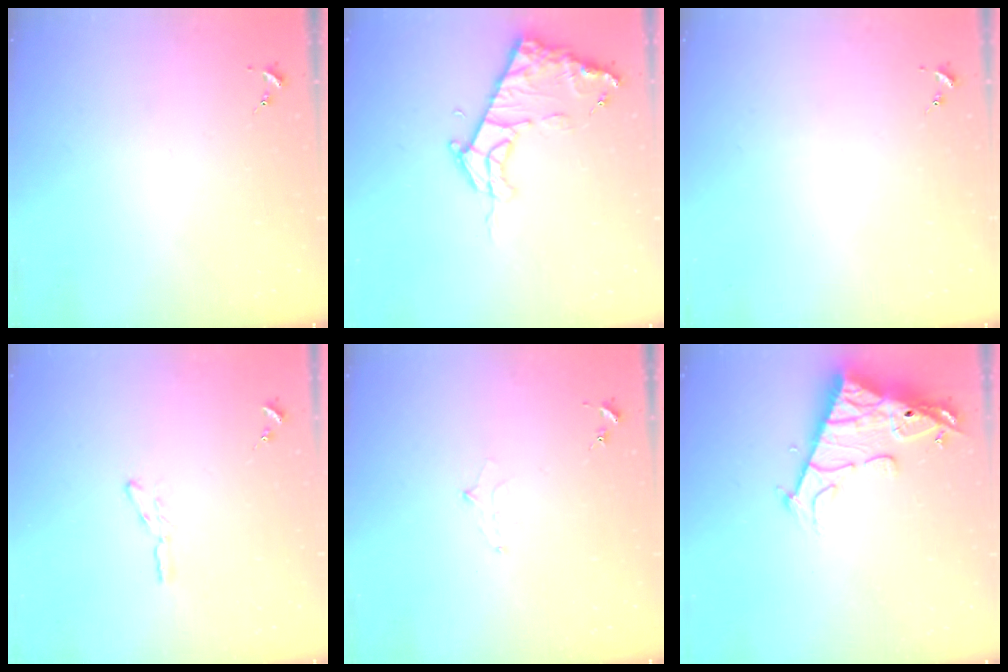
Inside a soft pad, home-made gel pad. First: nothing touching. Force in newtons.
{"total": 12.0, "press": 12.0, "slide": 1.2}
{"total": 0.0}
{"total": 4.0, "press": 4.0, "slide": 0.4}
{"total": 5.8, "press": 5.7, "slide": 0.6}
{"total": 15.6, "press": 15.5, "slide": 1.5}